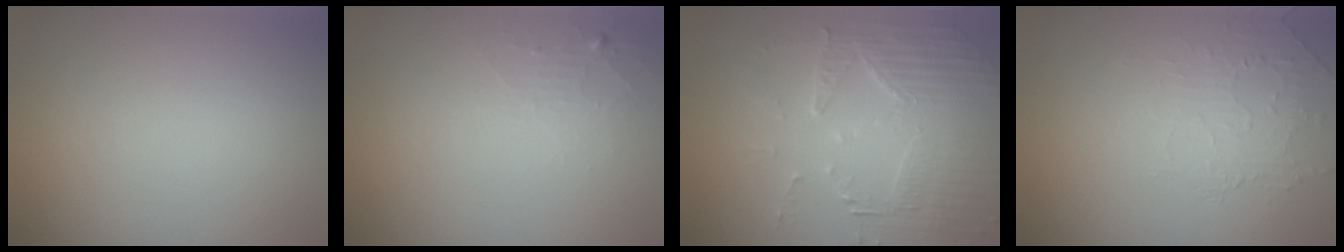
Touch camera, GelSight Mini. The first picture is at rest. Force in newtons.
{"total": 1.3, "press": 1.3, "slide": 0.2}
{"total": 4.9, "press": 4.3, "slide": 2.3}
{"total": 2.0, "press": 0.6, "slide": 1.9}